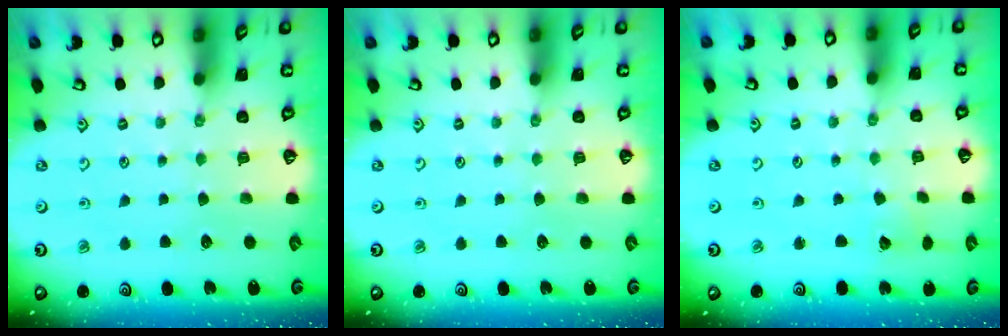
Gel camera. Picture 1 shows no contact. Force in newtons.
{"total": 0.0}
{"total": 3.7, "press": 3.7, "slide": 0.3}